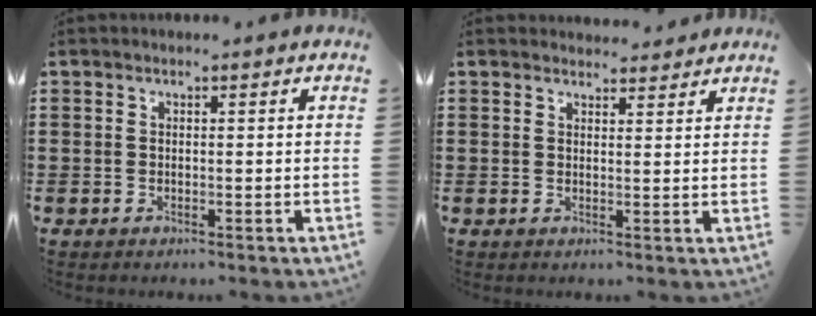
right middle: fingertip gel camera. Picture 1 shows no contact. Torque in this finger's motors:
{"motor_torque": [-0.03, -0.08, -0.04, -0.04]}